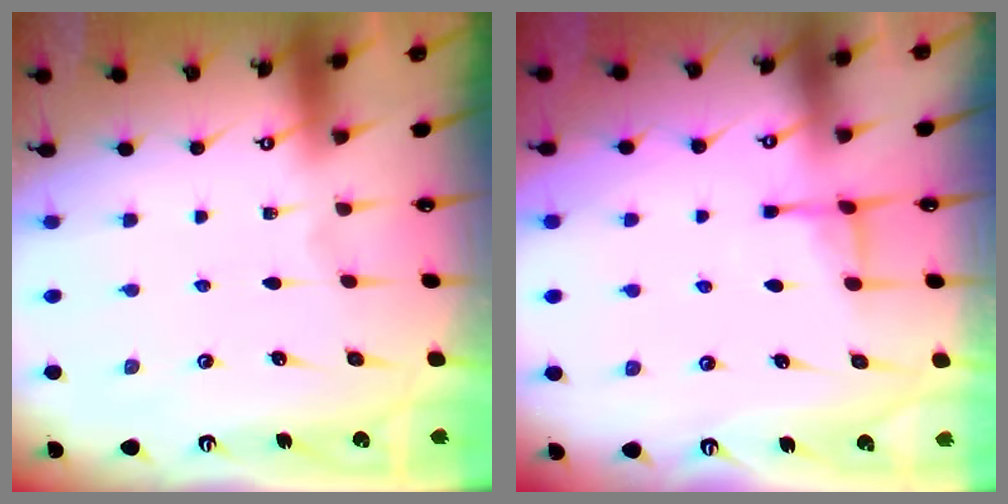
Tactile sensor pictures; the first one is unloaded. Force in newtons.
{"total": 4.3, "press": 4.2, "slide": 0.7}